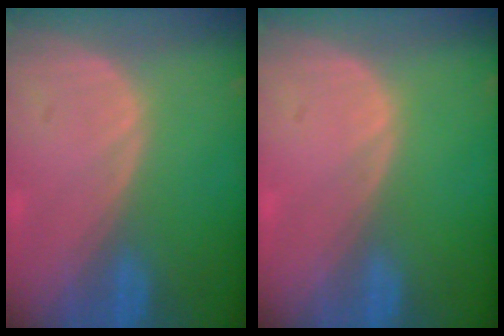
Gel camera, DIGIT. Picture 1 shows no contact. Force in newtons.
{"total": 0.0}